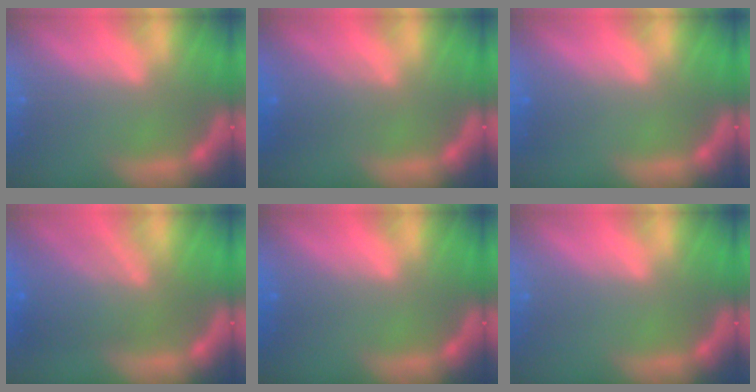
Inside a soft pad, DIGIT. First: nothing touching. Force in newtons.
{"total": 3.0}
{"total": 1.0}
{"total": 7.5}
{"total": 0.9}
{"total": 0.0}